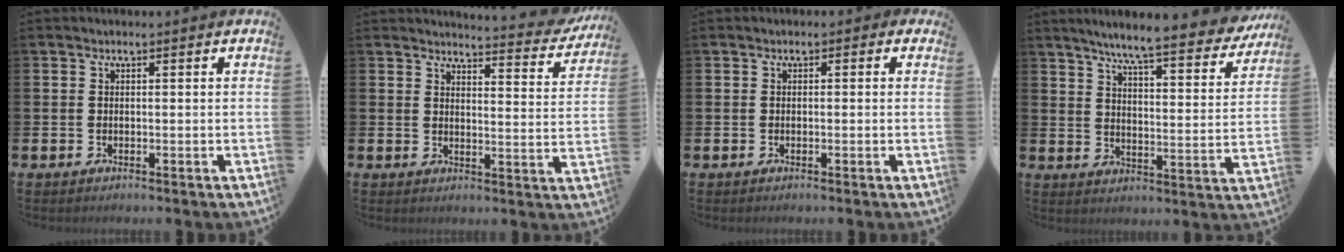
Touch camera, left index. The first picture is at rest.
{"total": 4.1, "force": [4.0, 0.0, 0.6], "torque": [-0.013, -0.033, 0.065]}
{"total": 0.7, "force": [-0.3, 0.6, 0.3], "torque": [-0.005, 0.006, -0.008]}
{"total": 8.0, "force": [7.1, 0.4, 3.5], "torque": [-0.082, -0.053, 0.118]}